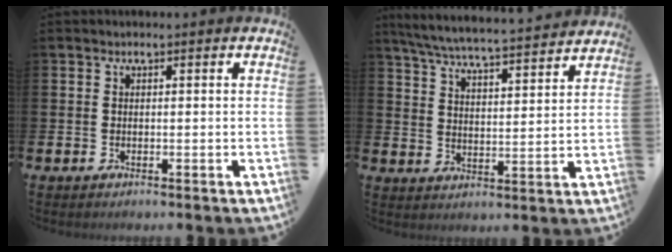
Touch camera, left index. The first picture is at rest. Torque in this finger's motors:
{"motor_torque": [0.91, -1.23, 0.21, 0.12]}